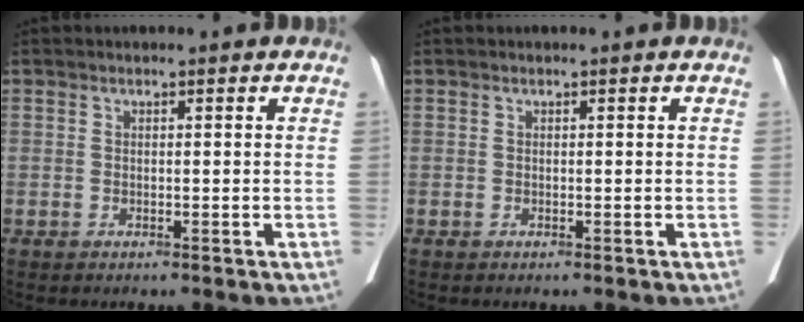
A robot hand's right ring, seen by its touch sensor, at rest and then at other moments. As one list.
[{"total": 0.0}]